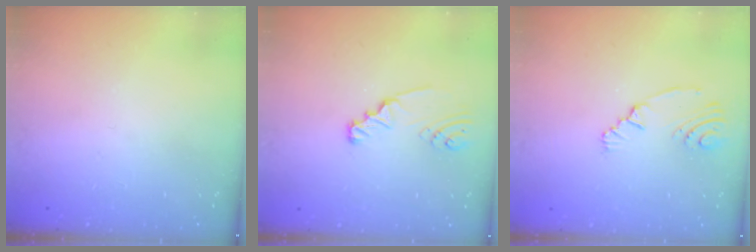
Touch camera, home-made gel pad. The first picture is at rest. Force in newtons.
{"total": 2.1, "press": 2.1, "slide": 0.1}
{"total": 2.8, "press": 2.1, "slide": 1.9}